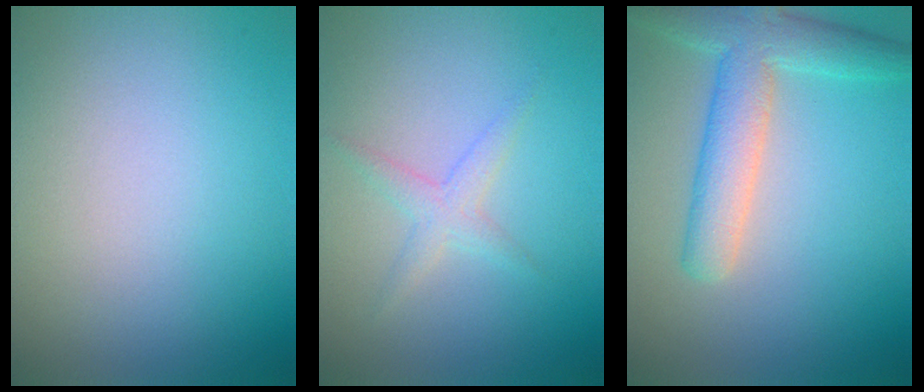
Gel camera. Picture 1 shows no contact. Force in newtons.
{"total": 1.6, "press": 1.6, "slide": 0.1}
{"total": 5.2, "press": 5.2, "slide": 0.3}